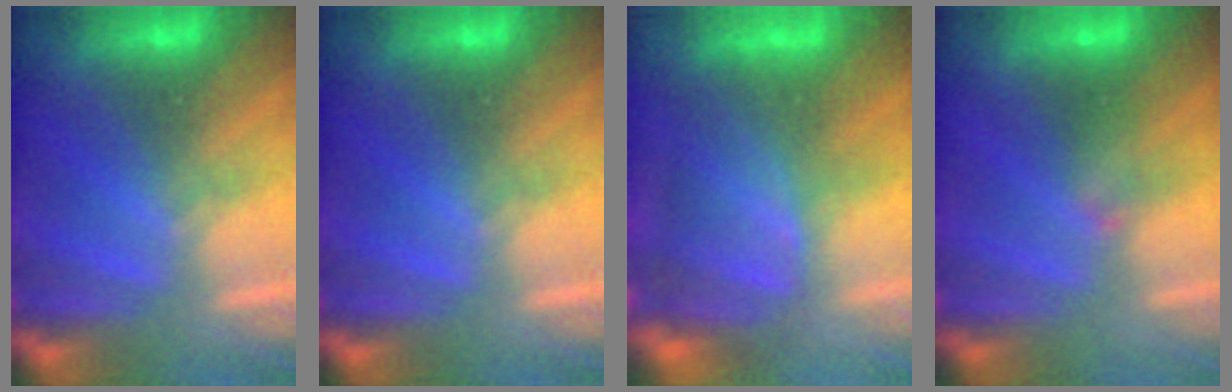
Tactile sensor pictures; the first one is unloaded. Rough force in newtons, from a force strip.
{"total": 0.0}
{"total": 5.0}
{"total": 2.2}